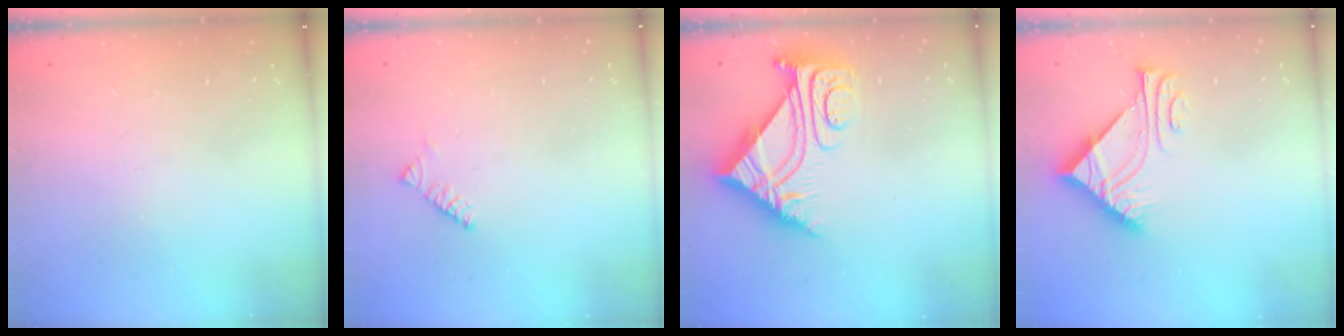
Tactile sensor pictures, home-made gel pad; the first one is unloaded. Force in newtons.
{"total": 2.9, "press": 2.9, "slide": 0.5}
{"total": 7.5, "press": 7.4, "slide": 0.8}
{"total": 9.4, "press": 9.4, "slide": 0.8}